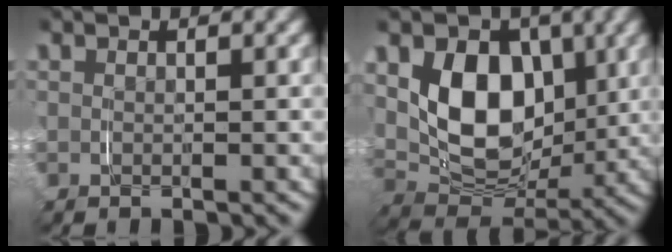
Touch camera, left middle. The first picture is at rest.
{"total": 9.6, "force": [1.4, 7.0, 6.4], "torque": [-0.125, -0.014, 0.020]}